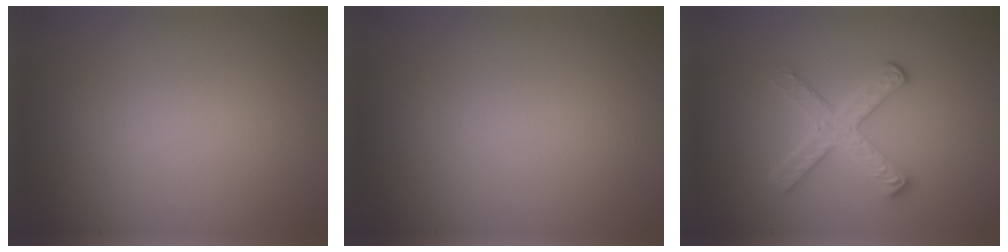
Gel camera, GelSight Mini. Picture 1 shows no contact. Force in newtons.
{"total": 0.0}
{"total": 3.1, "press": 2.9, "slide": 1.2}